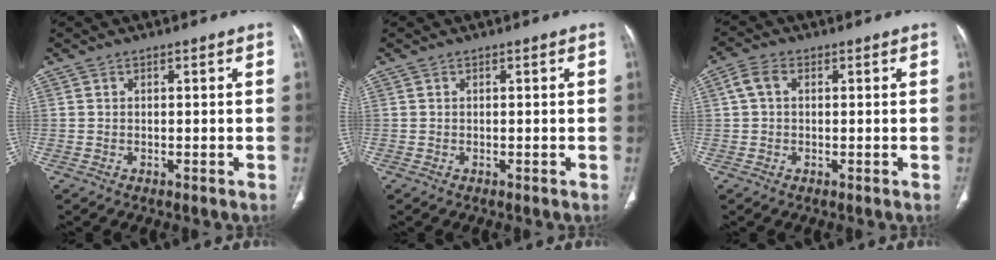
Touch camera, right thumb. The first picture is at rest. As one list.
[{"total": 0.0}, {"total": 3.5, "force": [0.6, 2.3, 2.5], "torque": [-0.053, 0.013, 0.011]}]